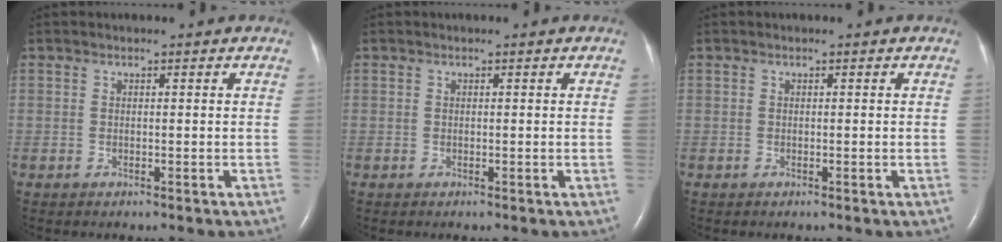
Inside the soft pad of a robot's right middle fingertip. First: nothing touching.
{"total": 0.0}
{"total": 0.0}